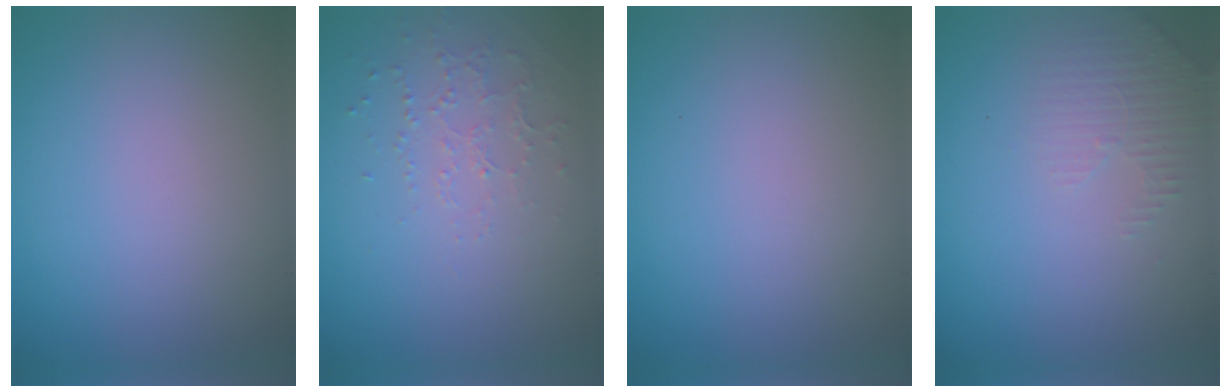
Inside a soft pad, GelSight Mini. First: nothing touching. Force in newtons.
{"total": 1.0, "press": 0.7, "slide": 0.8}
{"total": 0.0}
{"total": 1.9, "press": 1.8, "slide": 0.6}